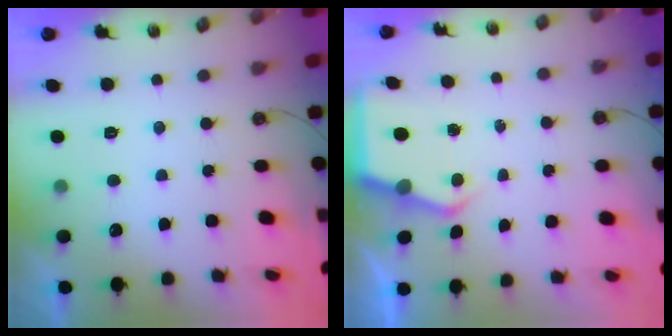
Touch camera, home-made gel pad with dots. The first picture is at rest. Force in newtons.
{"total": 3.9, "press": 3.9, "slide": 0.5}